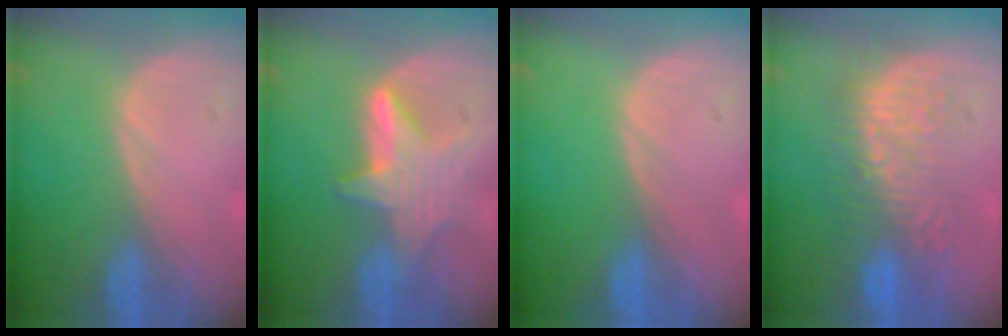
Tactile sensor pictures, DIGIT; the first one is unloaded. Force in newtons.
{"total": 6.1, "press": 6.1, "slide": 0.1}
{"total": 0.0}
{"total": 8.9, "press": 8.7, "slide": 2.0}